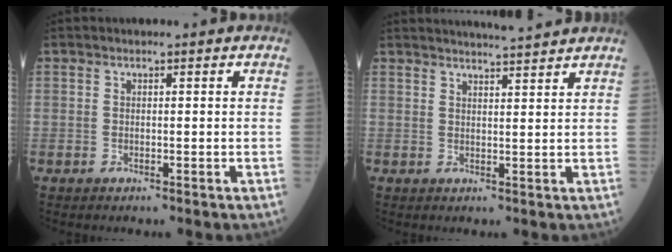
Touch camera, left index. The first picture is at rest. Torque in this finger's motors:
{"motor_torque": [0.22, -0.50, -0.01, 0.01]}